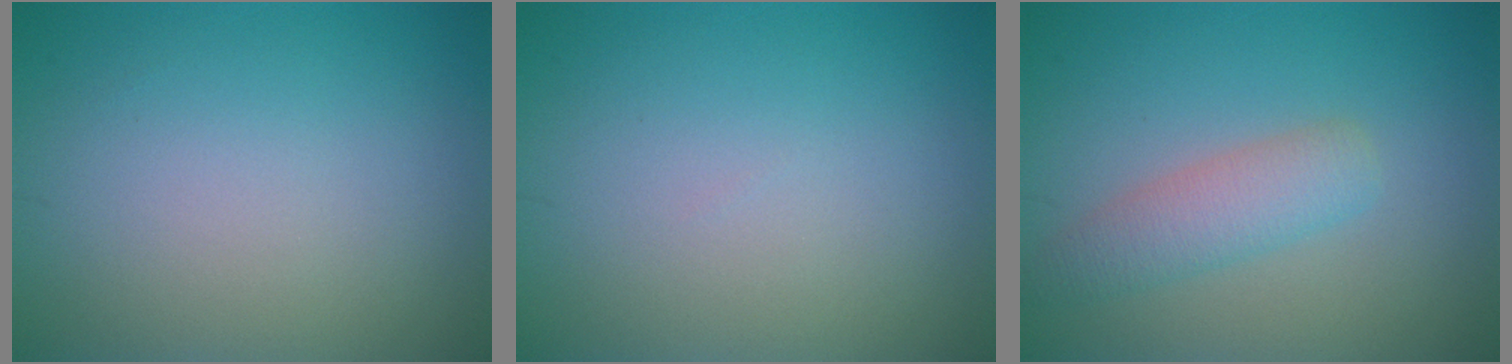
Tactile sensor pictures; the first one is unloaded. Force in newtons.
{"total": 0.0}
{"total": 3.0, "press": 3.0, "slide": 0.2}